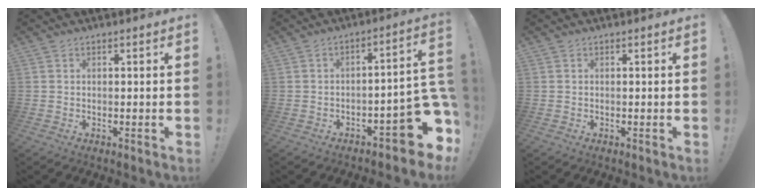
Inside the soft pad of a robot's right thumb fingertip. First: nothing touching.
{"total": 12.4, "force": [-6.0, 3.5, 10.2], "torque": [-0.115, 0.029, -0.096]}
{"total": 0.0}